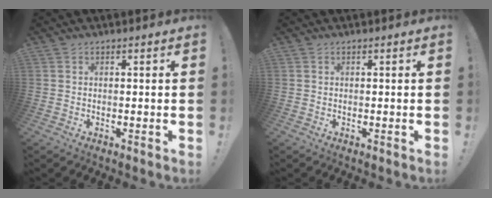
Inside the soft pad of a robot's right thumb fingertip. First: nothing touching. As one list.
[{"total": 0.0}]